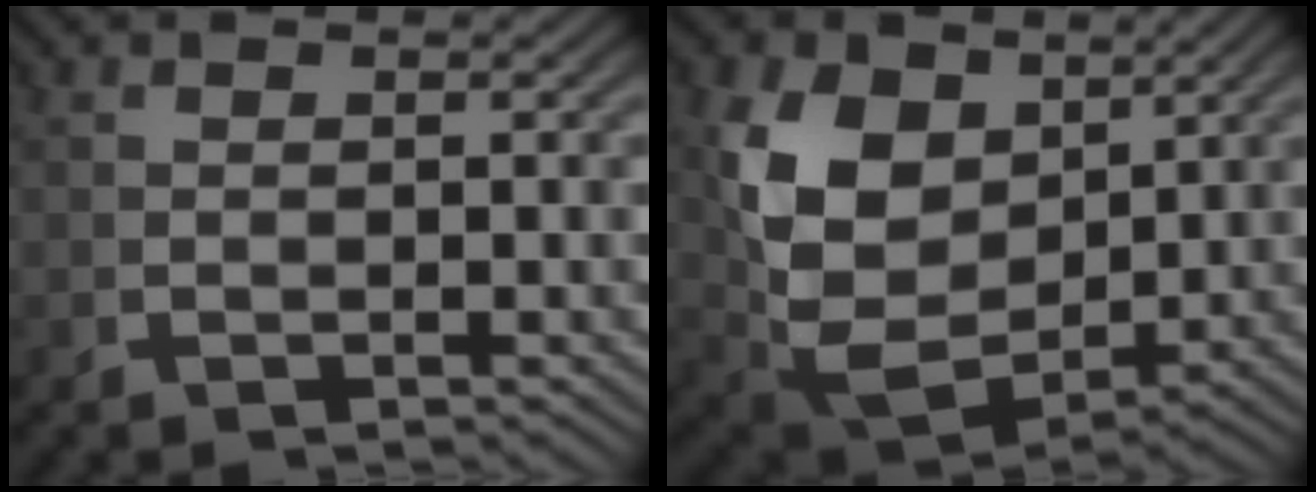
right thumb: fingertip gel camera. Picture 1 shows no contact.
{"total": 11.5, "force": [-0.1, 8.5, 7.8], "torque": [-0.204, -0.062, 0.026]}